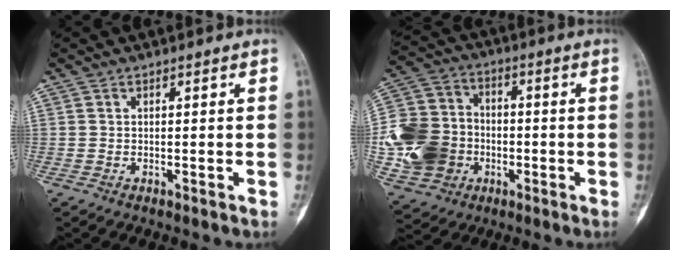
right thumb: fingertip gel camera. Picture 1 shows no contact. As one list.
[{"total": 17.1, "force": [-3.4, 14.4, 8.6], "torque": [-0.160, 0.020, -0.062]}]